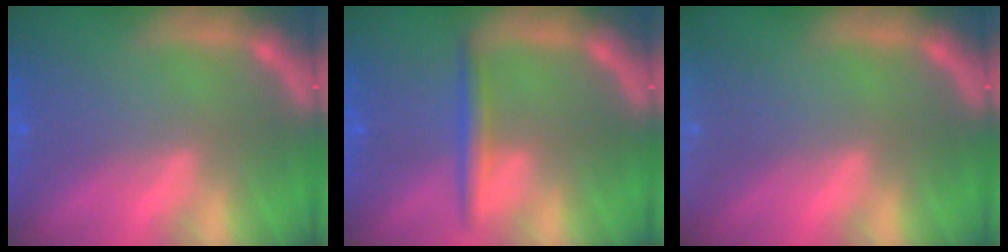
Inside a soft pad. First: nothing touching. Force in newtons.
{"total": 2.5}
{"total": 4.4}